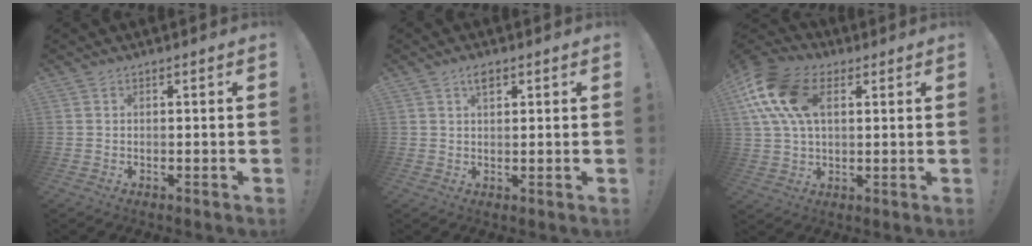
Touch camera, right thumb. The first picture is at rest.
{"total": 3.1, "force": [1.8, 1.4, 2.2], "torque": [-0.031, -0.003, 0.028]}
{"total": 17.8, "force": [6.0, 11.4, 12.2], "torque": [-0.235, -0.009, 0.109]}